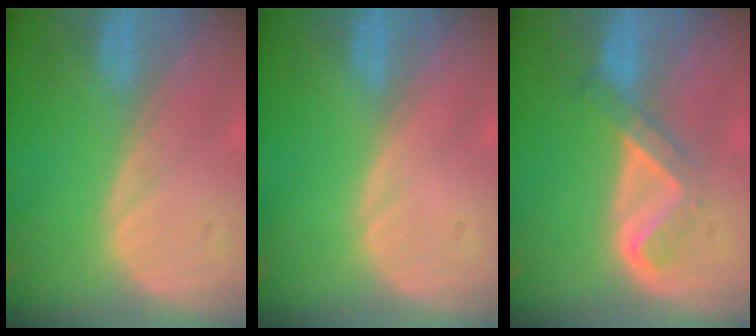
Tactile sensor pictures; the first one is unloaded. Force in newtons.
{"total": 0.0}
{"total": 5.1, "press": 4.4, "slide": 2.7}